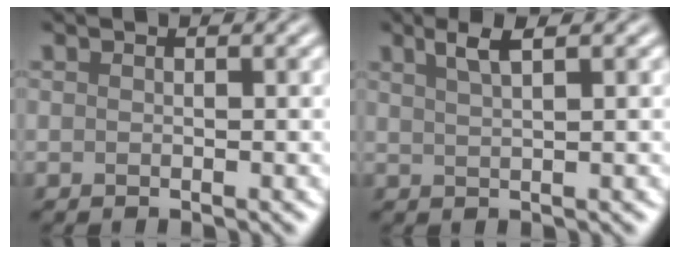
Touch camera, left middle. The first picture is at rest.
{"total": 2.2, "force": [1.3, 0.5, 1.7], "torque": [-0.021, 0.001, 0.026]}